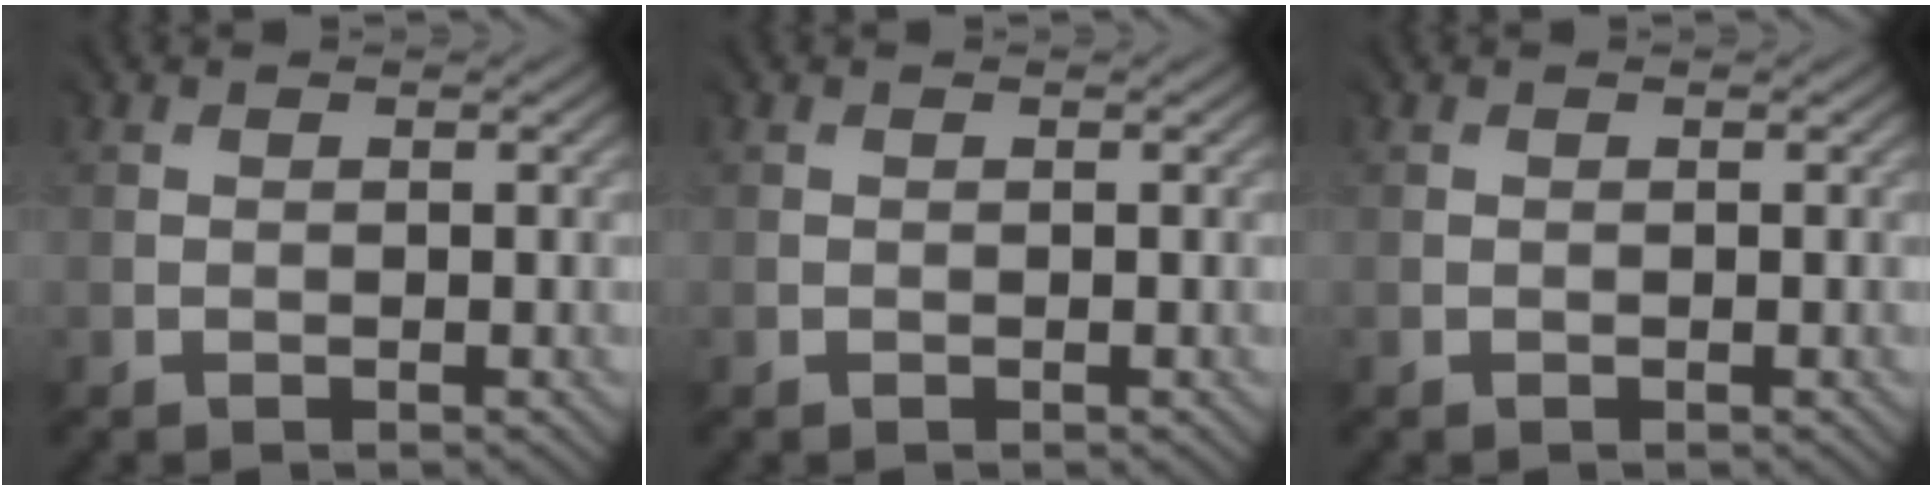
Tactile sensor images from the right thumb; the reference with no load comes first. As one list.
[{"total": 0.0}, {"total": 0.0}]